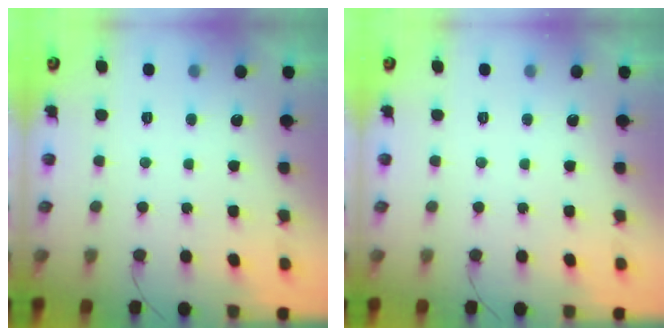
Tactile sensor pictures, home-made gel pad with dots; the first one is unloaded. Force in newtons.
{"total": 0.0}